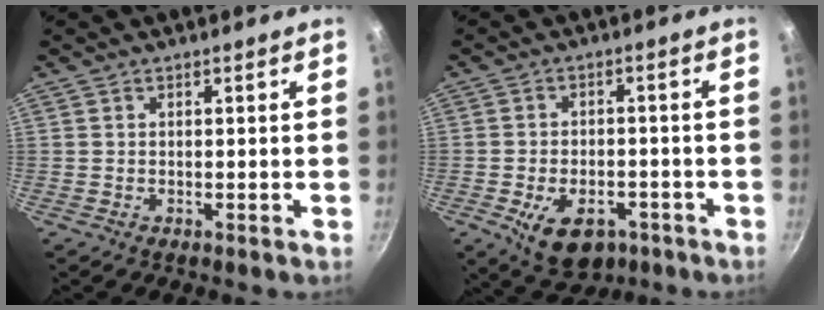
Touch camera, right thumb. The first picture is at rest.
{"total": 10.5, "force": [-4.7, 6.5, 6.8], "torque": [-0.084, 0.014, -0.063]}